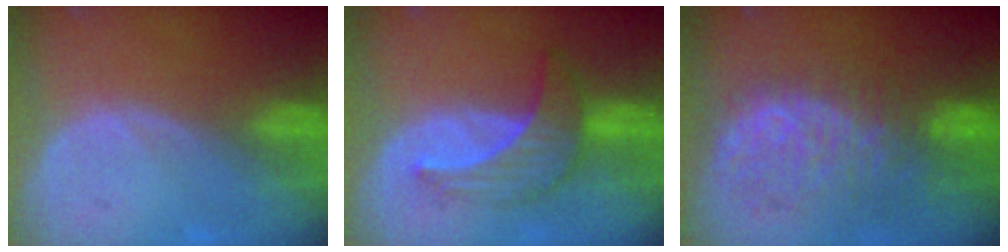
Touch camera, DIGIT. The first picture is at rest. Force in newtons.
{"total": 7.0, "press": 6.6, "slide": 2.3}
{"total": 10.8, "press": 9.4, "slide": 5.3}